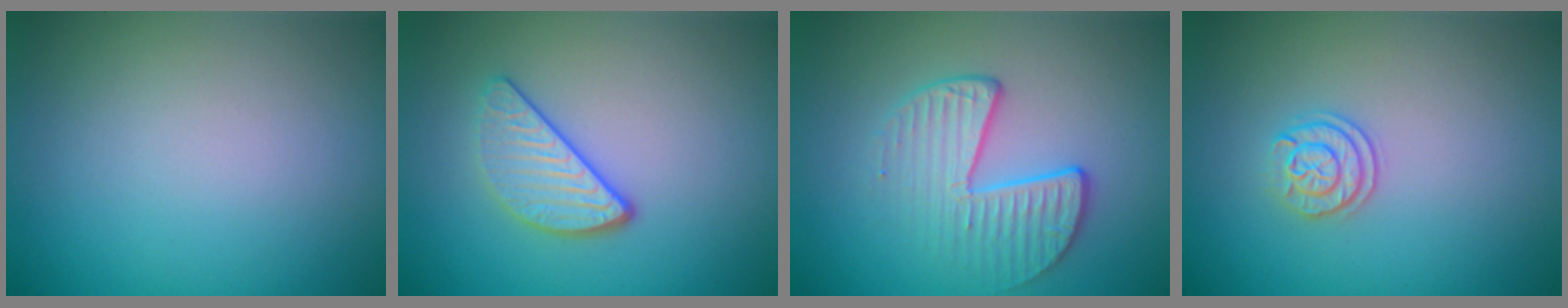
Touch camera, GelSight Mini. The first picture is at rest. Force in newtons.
{"total": 3.0, "press": 2.5, "slide": 1.6}
{"total": 3.5, "press": 2.9, "slide": 2.0}
{"total": 2.0, "press": 1.8, "slide": 0.9}